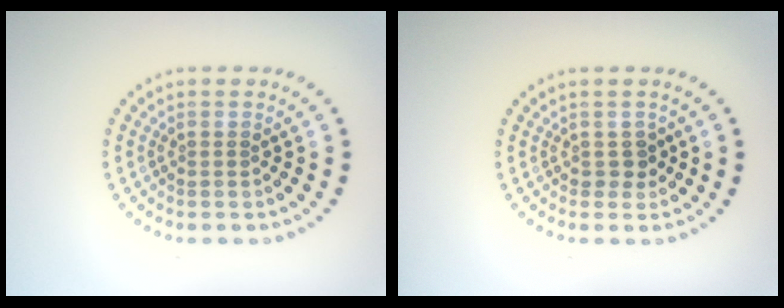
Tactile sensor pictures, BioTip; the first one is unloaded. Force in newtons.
{"total": 1.2, "press": 1.1, "slide": 0.6}